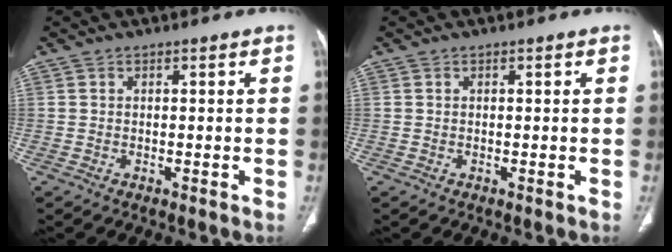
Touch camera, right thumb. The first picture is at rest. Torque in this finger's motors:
{"motor_torque": [0.07, 0.02, 0.02, -0.10, 0.01]}